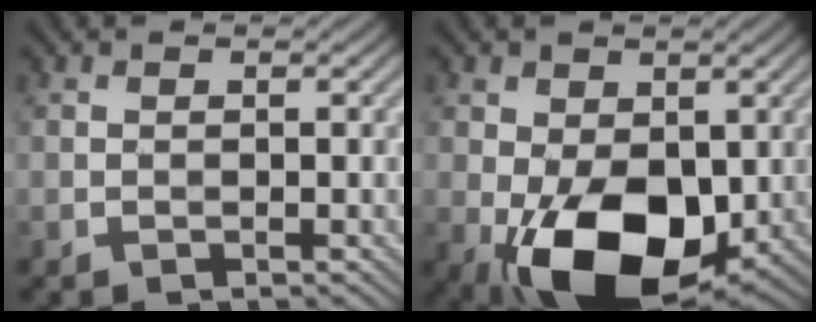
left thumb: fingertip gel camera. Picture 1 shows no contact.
{"total": 13.3, "force": [-3.5, 7.8, 10.2], "torque": [-0.175, -0.028, -0.051]}